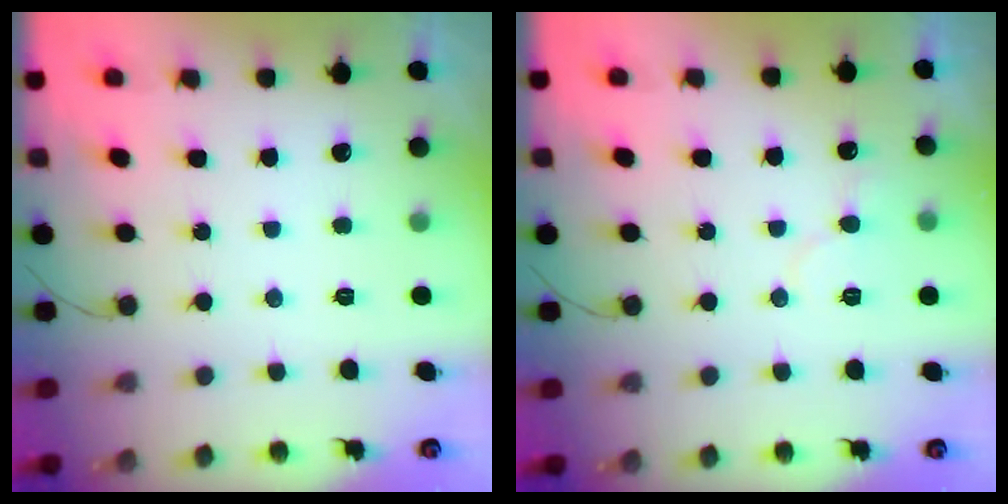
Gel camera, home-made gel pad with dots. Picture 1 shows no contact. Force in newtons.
{"total": 5.3, "press": 5.3, "slide": 0.5}